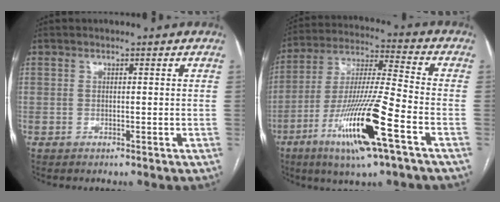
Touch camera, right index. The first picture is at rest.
{"total": 17.8, "force": [-8.3, 0.9, 15.8], "torque": [-0.322, -0.024, -0.151]}